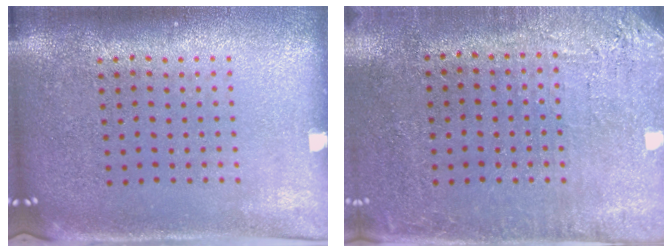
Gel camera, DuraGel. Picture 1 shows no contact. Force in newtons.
{"total": 2.7, "press": 2.4, "slide": 1.2}